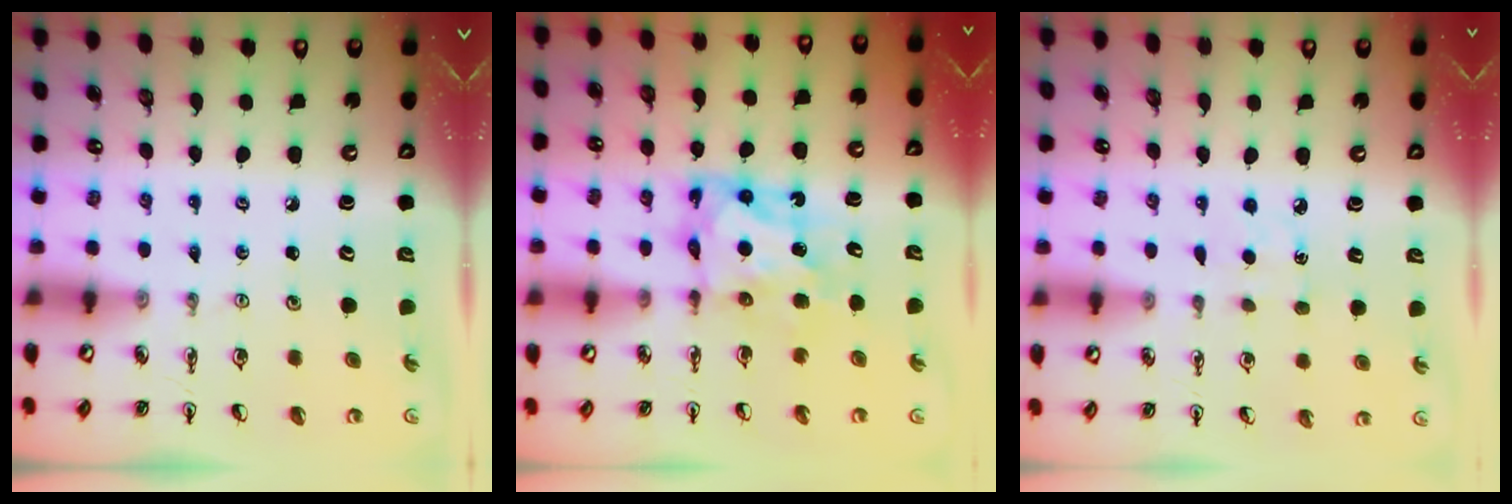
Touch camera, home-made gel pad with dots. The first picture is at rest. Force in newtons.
{"total": 7.4, "press": 7.4, "slide": 0.6}
{"total": 2.9, "press": 2.9, "slide": 0.3}